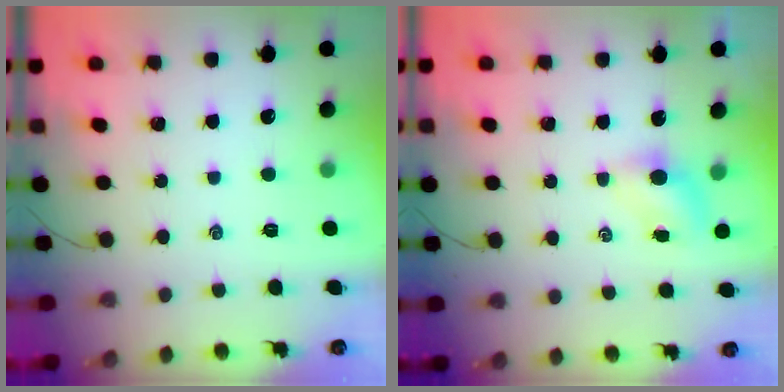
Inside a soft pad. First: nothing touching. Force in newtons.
{"total": 4.3, "press": 4.2, "slide": 0.9}